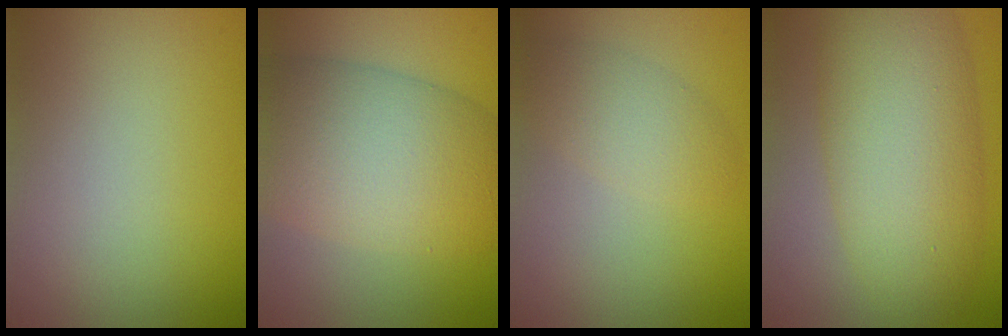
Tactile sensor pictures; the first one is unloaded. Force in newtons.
{"total": 10.4, "press": 10.4, "slide": 0.3}
{"total": 2.8, "press": 2.8, "slide": 0.1}
{"total": 9.5, "press": 9.5, "slide": 0.1}